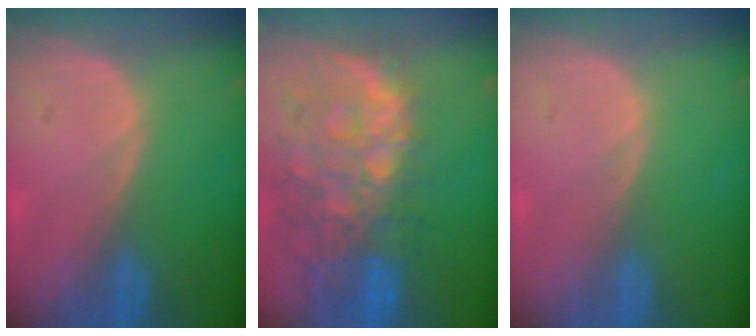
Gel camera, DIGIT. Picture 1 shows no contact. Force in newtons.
{"total": 13.2, "press": 10.8, "slide": 7.6}
{"total": 0.0}